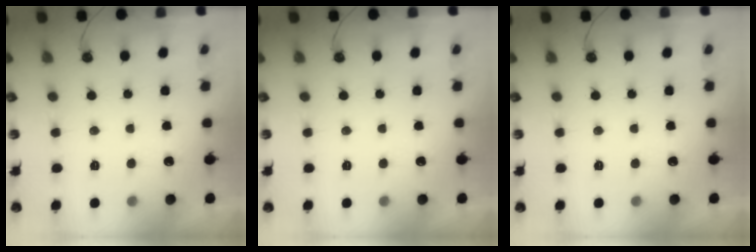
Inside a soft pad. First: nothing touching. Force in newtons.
{"total": 0.0}
{"total": 0.0}